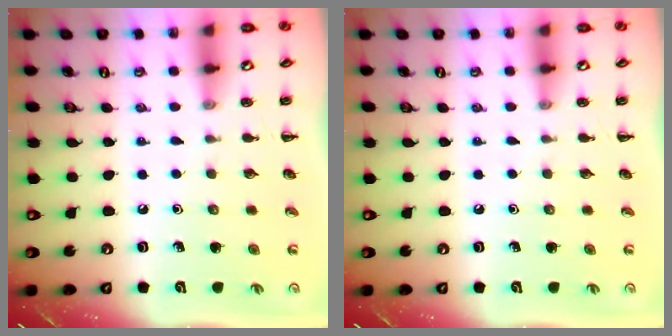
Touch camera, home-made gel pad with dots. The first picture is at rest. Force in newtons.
{"total": 0.0}